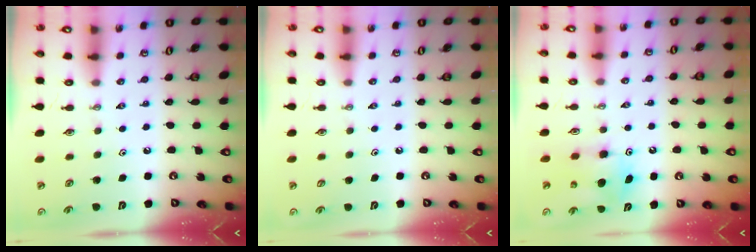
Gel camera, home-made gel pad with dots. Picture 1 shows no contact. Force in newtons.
{"total": 1.1, "press": 0.0, "slide": 1.1}
{"total": 7.2, "press": 7.2, "slide": 0.4}